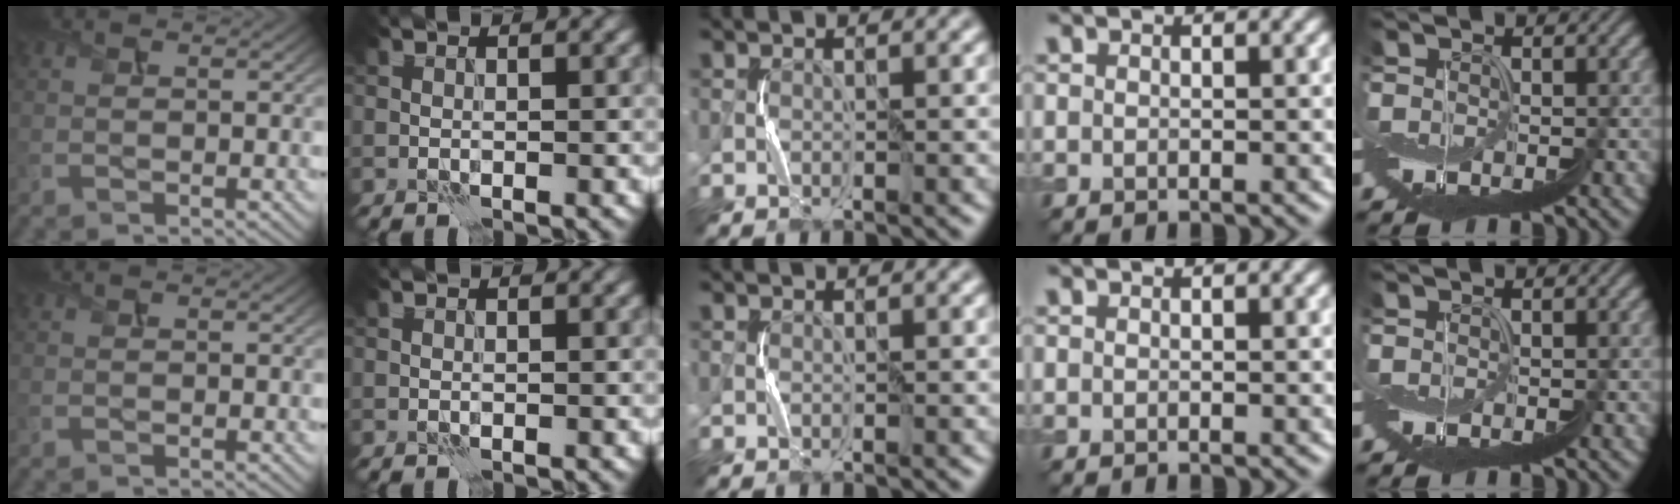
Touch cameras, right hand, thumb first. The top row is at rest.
{}